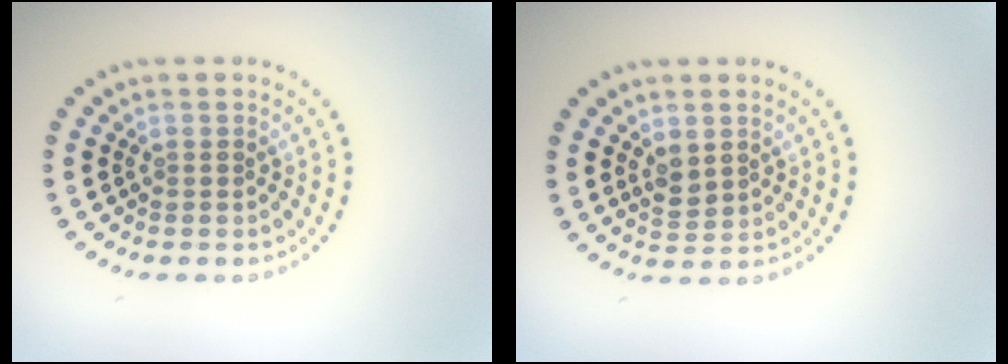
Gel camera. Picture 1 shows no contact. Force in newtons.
{"total": 1.6, "press": 1.6, "slide": 0.5}